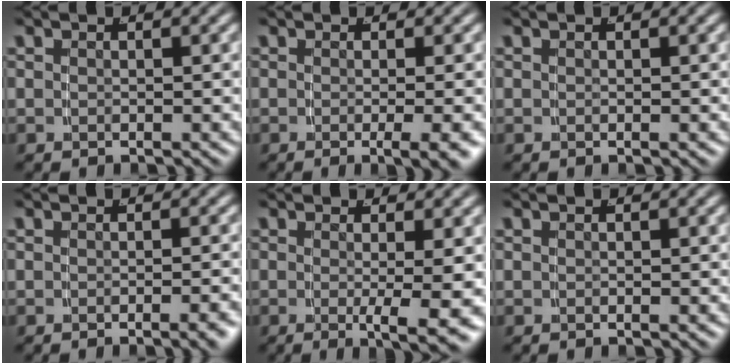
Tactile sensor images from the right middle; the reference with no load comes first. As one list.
[{"total": 3.7, "force": [-2.0, 0.0, 3.1], "torque": [-0.031, -0.006, -0.029]}, {"total": 0.0}, {"total": 1.3, "force": [-0.9, -0.4, 0.9], "torque": [-0.010, 0.010, -0.018]}, {"total": 5.1, "force": [-2.8, -0.3, 4.2], "torque": [-0.056, -0.023, -0.035]}, {"total": 0.0}]